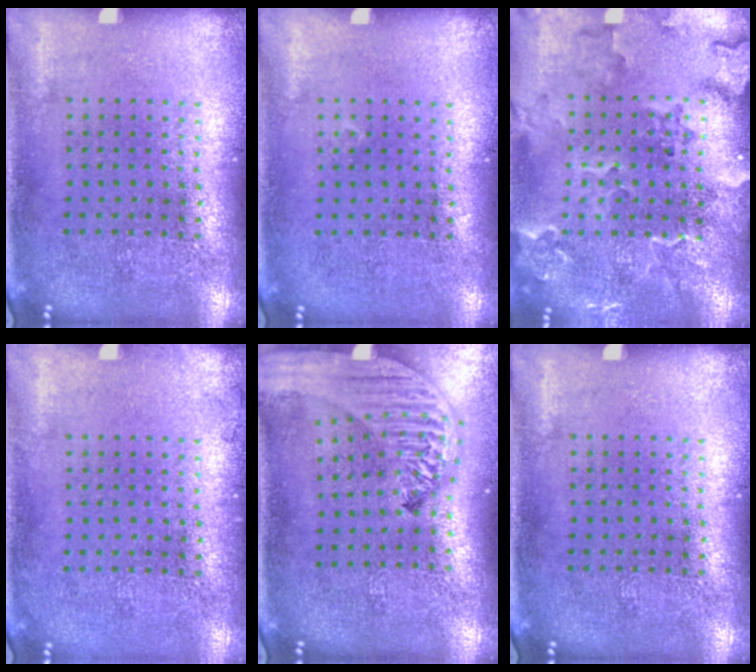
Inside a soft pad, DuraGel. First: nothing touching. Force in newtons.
{"total": 0.0}
{"total": 2.4, "press": 2.2, "slide": 0.9}
{"total": 0.6, "press": 0.5, "slide": 0.1}
{"total": 3.2, "press": 2.6, "slide": 1.9}
{"total": 0.0}